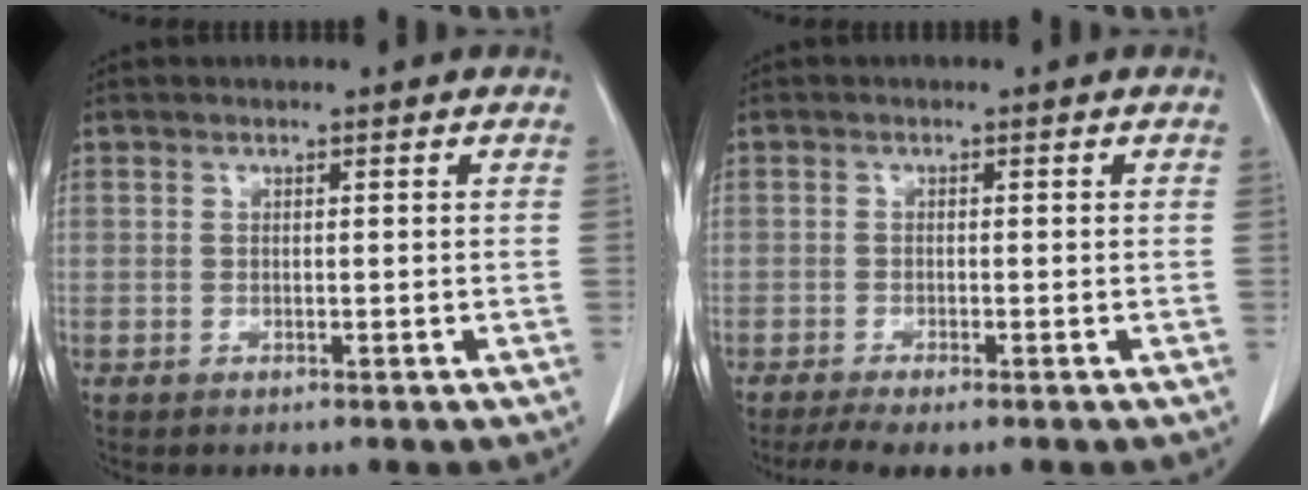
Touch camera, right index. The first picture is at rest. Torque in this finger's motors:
{"motor_torque": [0.29, -0.32, 0.14, 0.04]}